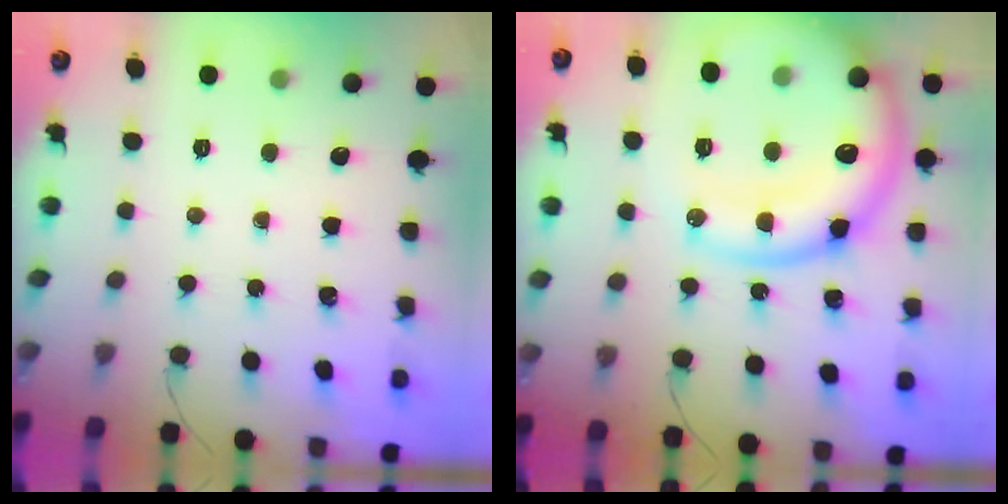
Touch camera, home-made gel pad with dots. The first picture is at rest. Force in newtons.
{"total": 25.1, "press": 24.8, "slide": 3.9}